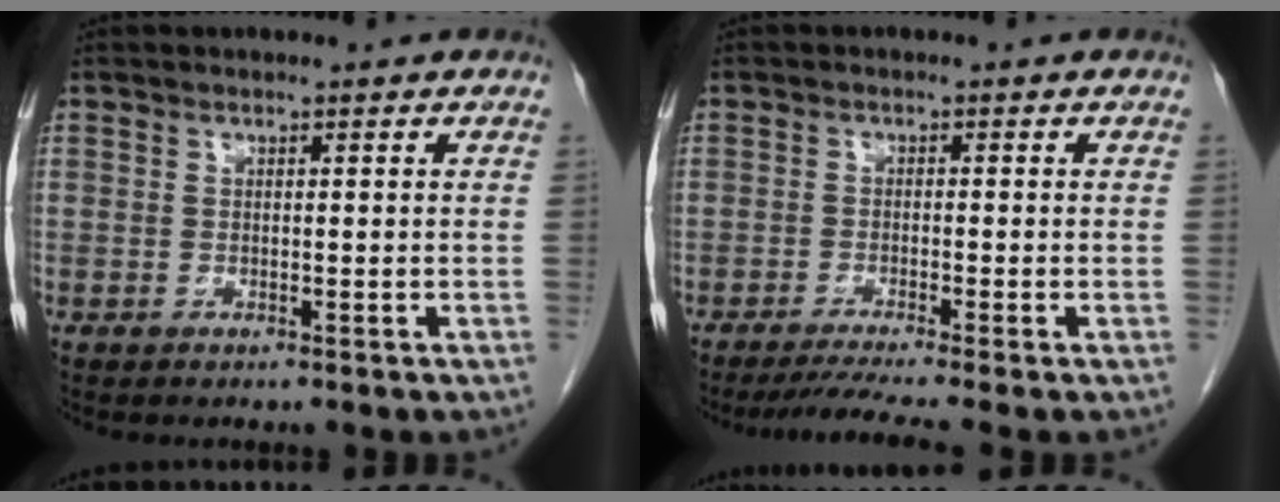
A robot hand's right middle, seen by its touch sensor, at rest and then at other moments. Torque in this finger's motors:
{"motor_torque": [0.03, -0.02, 0.01, 0.03]}